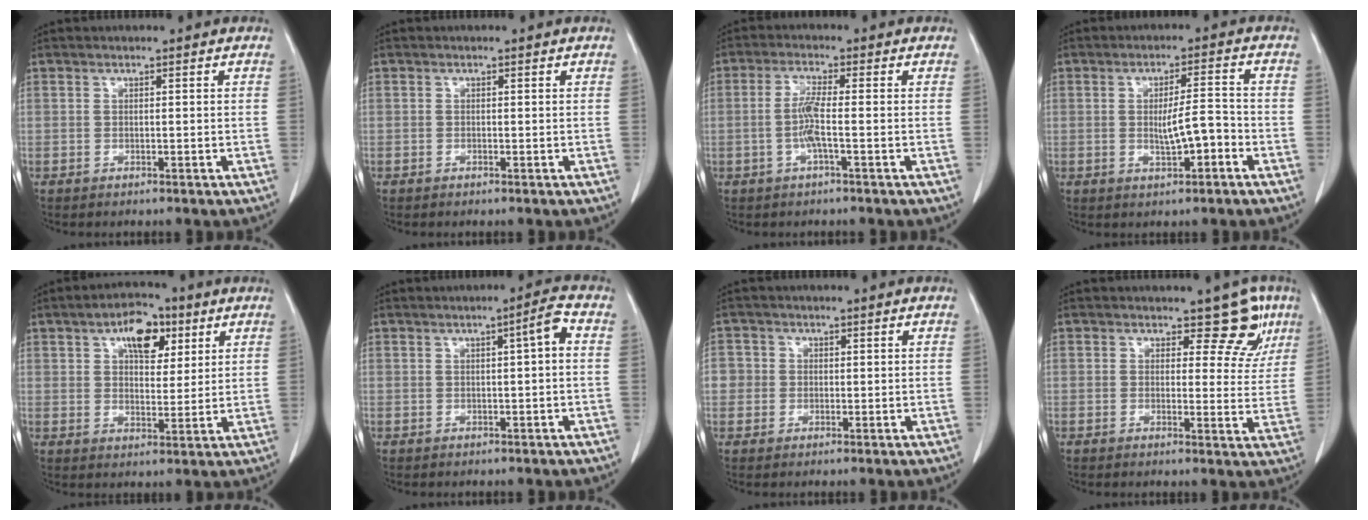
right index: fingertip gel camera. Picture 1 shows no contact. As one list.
[{"total": 0.0}, {"total": 4.1, "force": [-0.9, -0.1, 4.0], "torque": [-0.085, 0.001, -0.021]}, {"total": 5.1, "force": [-1.4, 1.0, 4.7], "torque": [-0.078, 0.004, -0.021]}, {"total": 8.0, "force": [3.9, 4.1, 5.7], "torque": [-0.089, 0.016, 0.061]}, {"total": 2.8, "force": [0.4, 0.1, 2.8], "torque": [-0.039, 0.009, 0.005]}, {"total": 3.2, "force": [0.0, 3.2, 0.5], "torque": [0.004, 0.009, -0.002]}, {"total": 6.5, "force": [4.3, 3.8, 3.0], "torque": [-0.014, -0.008, 0.034]}]